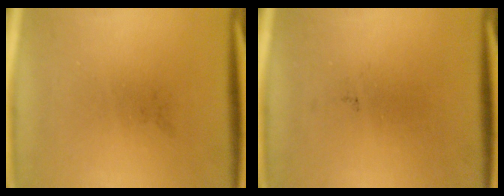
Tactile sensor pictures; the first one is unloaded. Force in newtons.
{"total": 0.0}